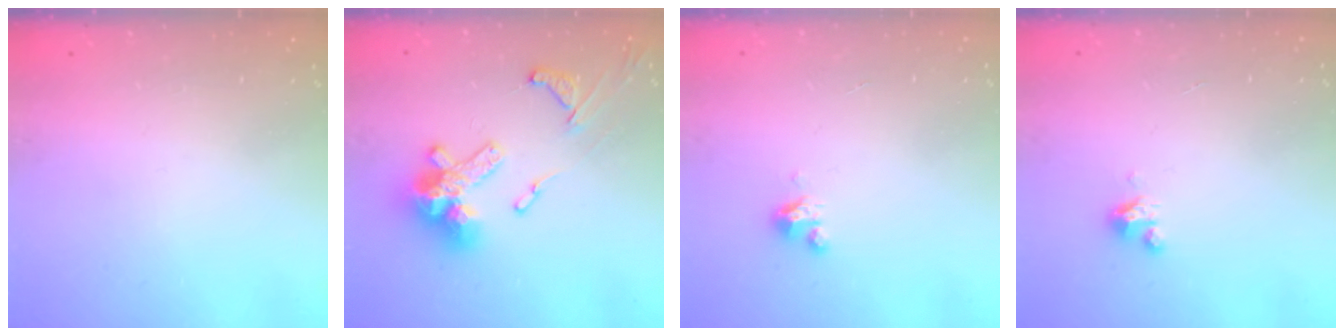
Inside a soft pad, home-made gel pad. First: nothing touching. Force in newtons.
{"total": 17.9, "press": 17.7, "slide": 2.1}
{"total": 2.5, "press": 2.5, "slide": 0.2}
{"total": 2.5, "press": 2.5, "slide": 0.2}